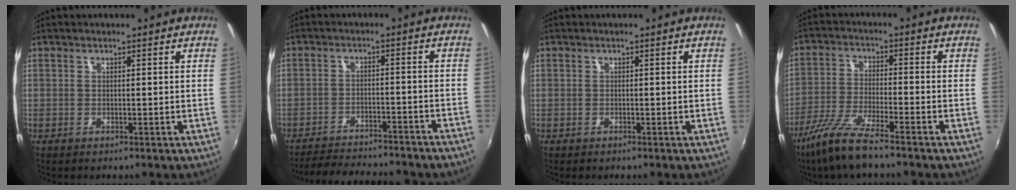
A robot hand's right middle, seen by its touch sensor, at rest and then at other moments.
{"total": 14.7, "force": [-13.2, 2.0, 6.1], "torque": [-0.125, -0.008, -0.184]}
{"total": 0.0}
{"total": 9.7, "force": [-7.4, 1.0, 6.1], "torque": [-0.136, -0.019, -0.141]}